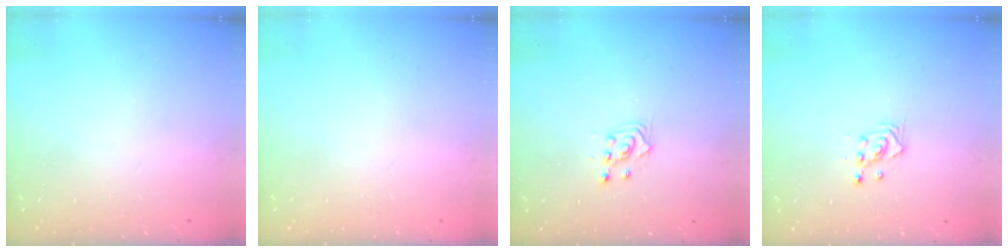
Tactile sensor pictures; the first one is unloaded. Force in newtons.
{"total": 0.0}
{"total": 2.4, "press": 2.2, "slide": 0.8}
{"total": 2.3, "press": 2.3, "slide": 0.3}